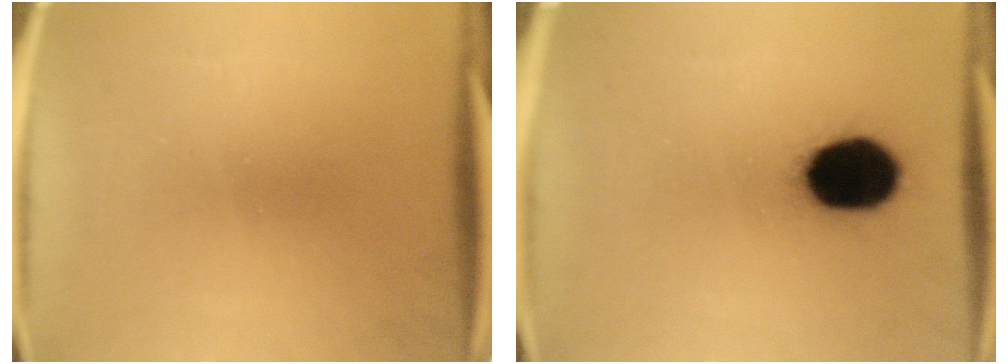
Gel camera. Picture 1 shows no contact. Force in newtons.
{"total": 16.7}